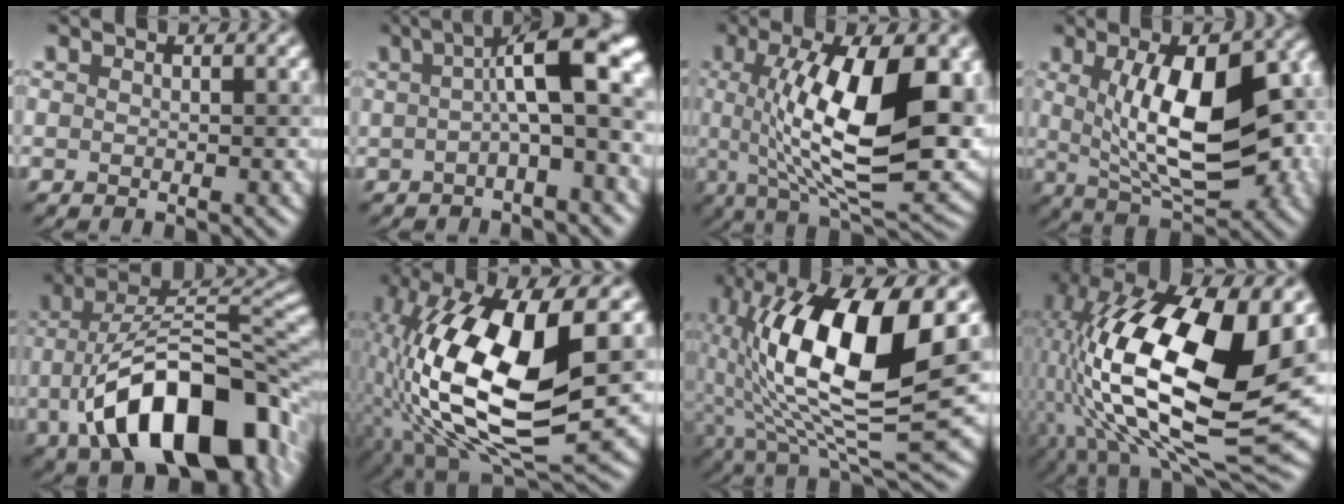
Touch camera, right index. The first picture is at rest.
{"total": 7.5, "force": [0.2, 1.7, 7.2], "torque": [-0.092, 0.029, -0.007]}
{"total": 13.9, "force": [1.5, 4.7, 13.0], "torque": [-0.196, 0.002, 0.027]}
{"total": 12.1, "force": [1.1, 4.9, 11.0], "torque": [-0.157, 0.005, 0.019]}
{"total": 15.2, "force": [-5.6, 7.7, 11.9], "torque": [-0.181, 0.004, -0.091]}
{"total": 15.2, "force": [0.0, 5.7, 14.1], "torque": [-0.270, 0.006, -0.002]}
{"total": 14.8, "force": [2.0, 5.1, 13.8], "torque": [-0.246, 0.006, 0.033]}
{"total": 20.0, "force": [1.7, 9.9, 17.3], "torque": [-0.348, -0.011, 0.040]}